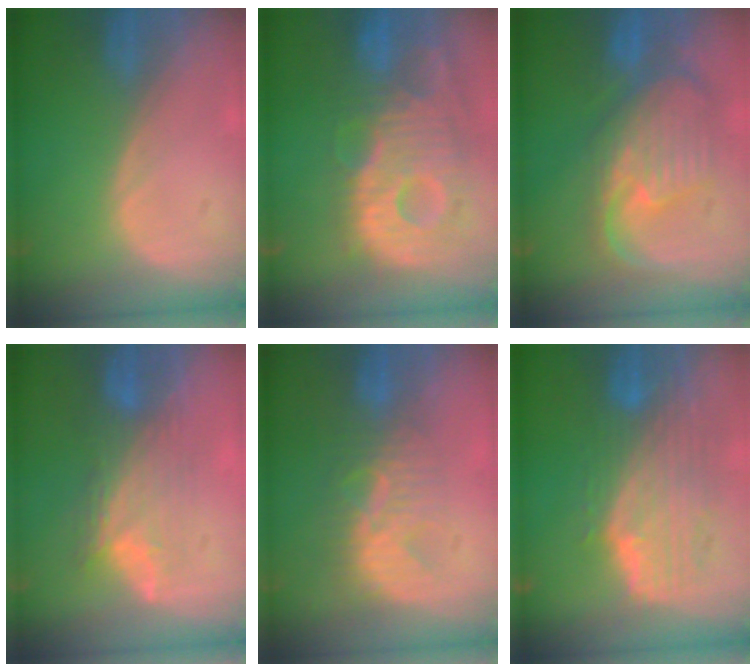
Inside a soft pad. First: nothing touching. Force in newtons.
{"total": 13.6, "press": 11.8, "slide": 6.8}
{"total": 11.2, "press": 9.8, "slide": 5.6}
{"total": 7.3, "press": 7.1, "slide": 1.8}
{"total": 7.8, "press": 7.2, "slide": 2.8}
{"total": 10.0, "press": 8.9, "slide": 4.7}